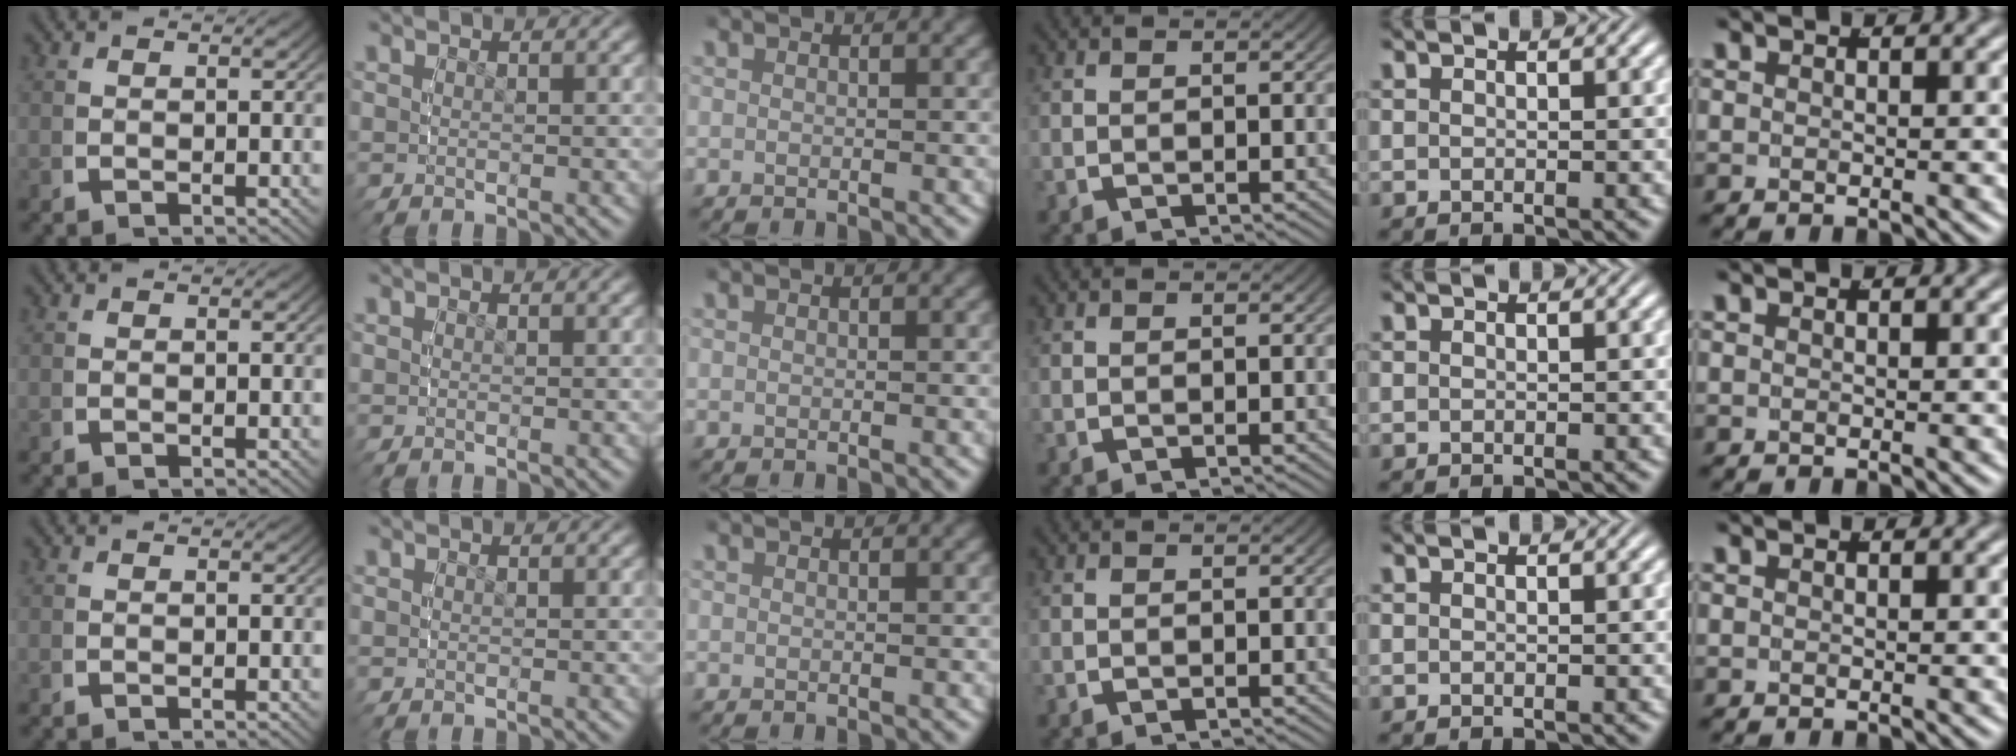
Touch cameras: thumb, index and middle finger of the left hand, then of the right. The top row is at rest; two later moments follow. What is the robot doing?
{"motion": "reach", "object": "napkin"}